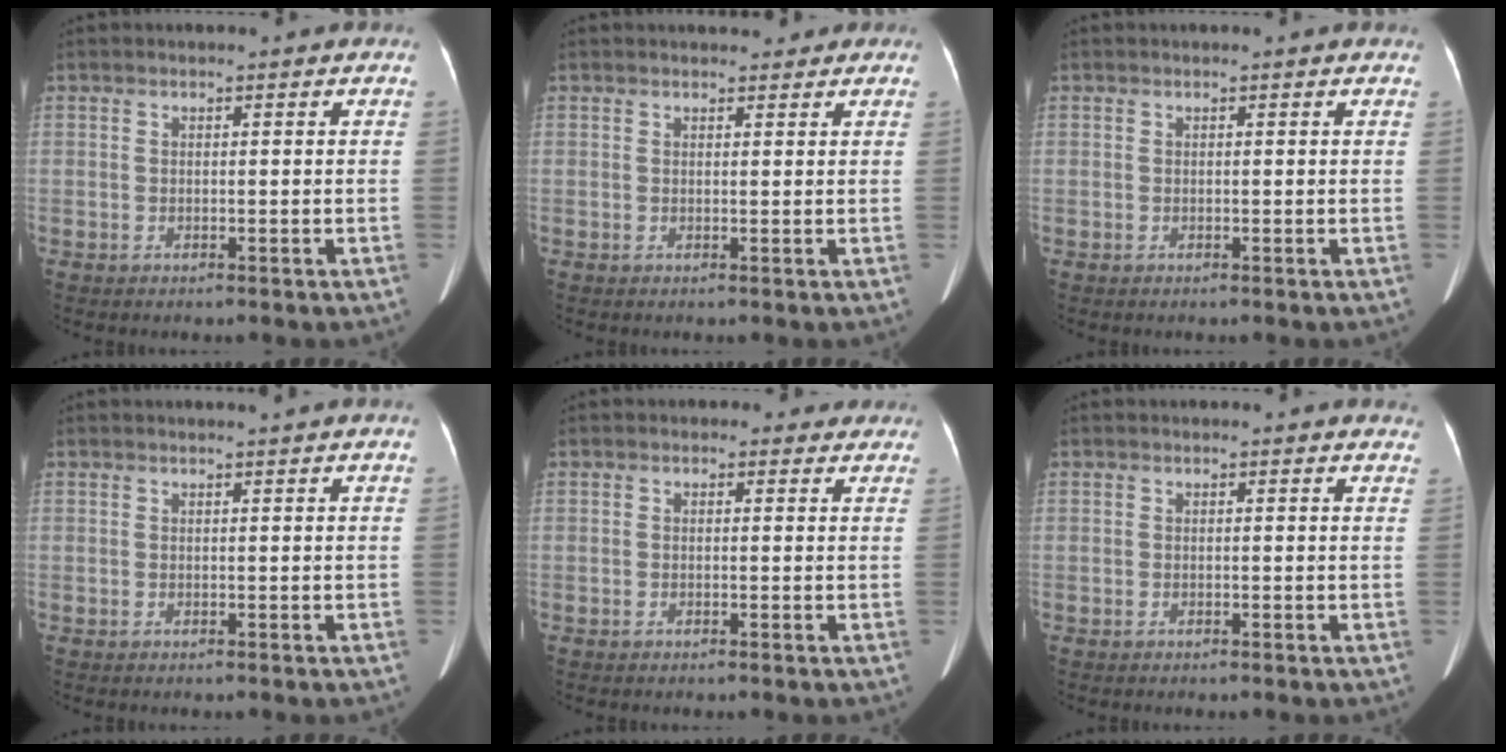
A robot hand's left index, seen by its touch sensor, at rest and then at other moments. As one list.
[{"total": 4.4, "force": [3.8, 1.4, 1.6], "torque": [-0.010, 0.013, 0.046]}, {"total": 0.6, "force": [0.6, 0.1, 0.2], "torque": [-0.004, 0.002, 0.001]}, {"total": 1.1, "force": [1.0, -0.3, 0.4], "torque": [-0.011, 0.000, 0.020]}, {"total": 1.8, "force": [1.3, 1.2, 0.3], "torque": [0.005, 0.005, 0.005]}, {"total": 2.2, "force": [2.1, 0.7, 0.4], "torque": [-0.003, -0.005, 0.002]}]